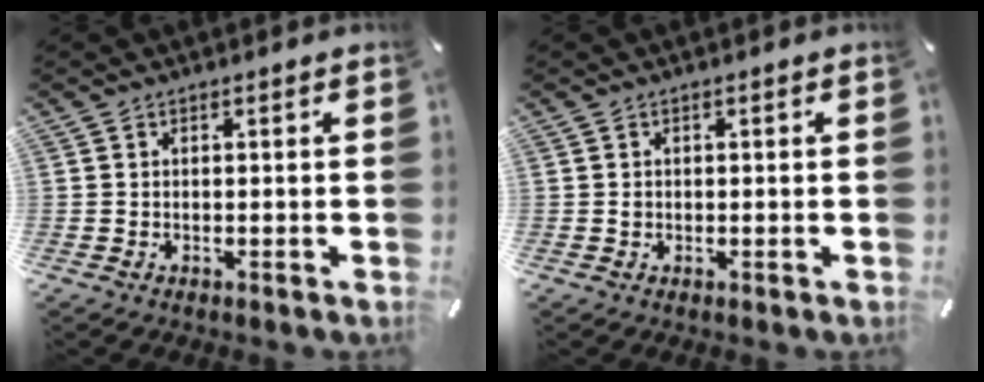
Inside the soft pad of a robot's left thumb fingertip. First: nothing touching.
{"total": 0.6, "force": [0.0, 0.6, 0.2], "torque": [-0.004, 0.004, -0.002]}